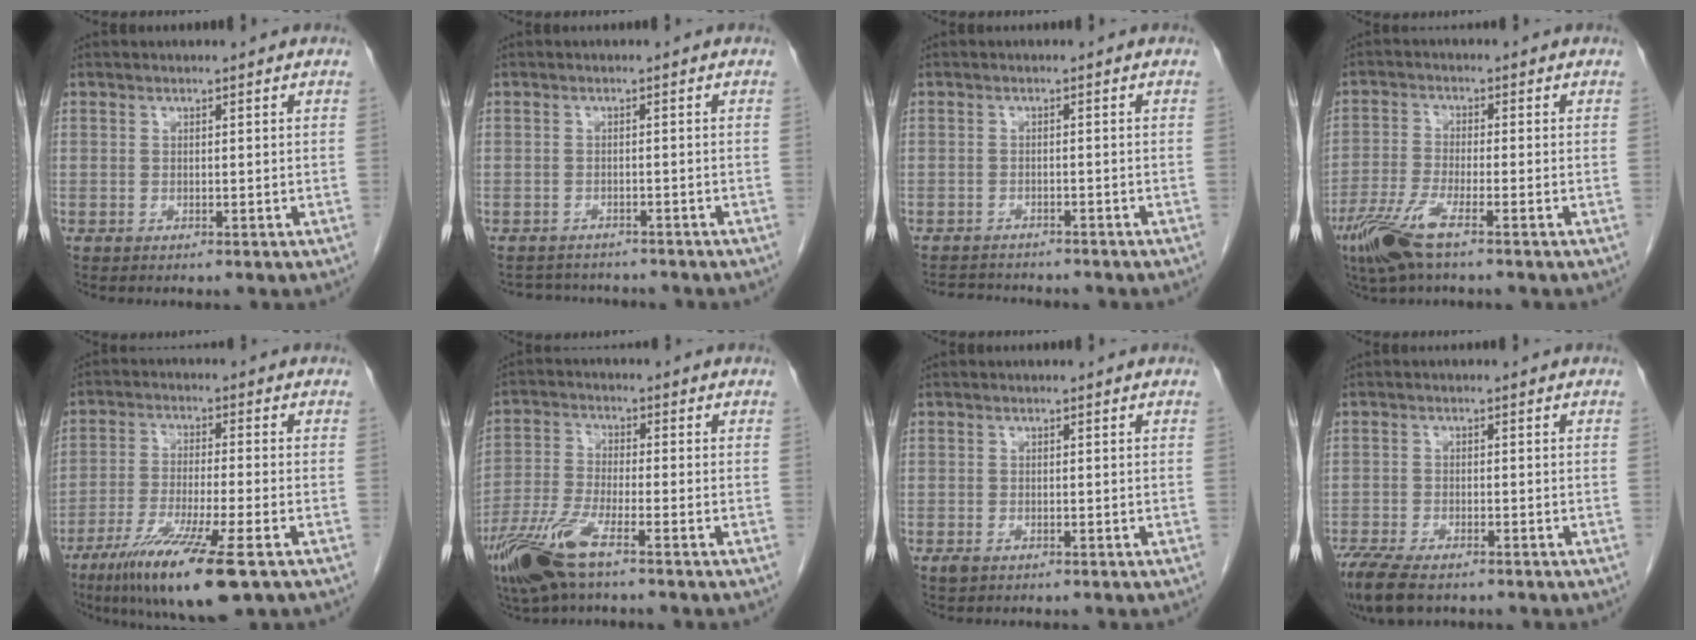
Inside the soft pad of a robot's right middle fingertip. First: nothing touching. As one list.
[{"total": 5.5, "force": [-5.3, 1.6, 0.6], "torque": [-0.008, 0.004, -0.071]}, {"total": 6.6, "force": [-6.2, 1.5, 1.8], "torque": [-0.026, -0.002, -0.087]}, {"total": 7.2, "force": [-4.5, 0.8, 5.5], "torque": [-0.124, -0.015, -0.091]}, {"total": 13.1, "force": [-7.5, 0.7, 10.8], "torque": [-0.203, -0.038, -0.129]}, {"total": 9.7, "force": [-6.1, 1.8, 7.3], "torque": [-0.163, -0.020, -0.119]}, {"total": 1.2, "force": [-0.7, 0.7, 0.7], "torque": [-0.015, 0.000, -0.008]}, {"total": 8.4, "force": [-6.3, 2.9, 4.6], "torque": [-0.085, -0.015, -0.103]}]